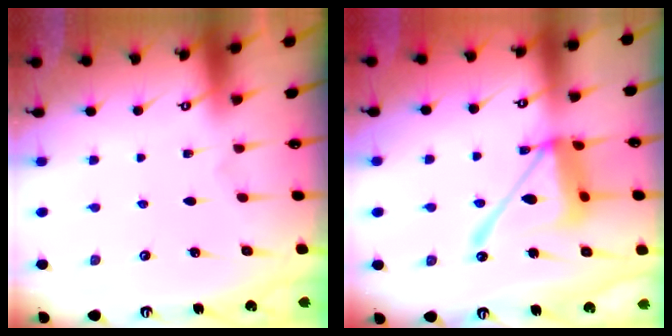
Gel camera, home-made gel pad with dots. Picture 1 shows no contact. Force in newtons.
{"total": 15.2, "press": 15.2, "slide": 1.4}